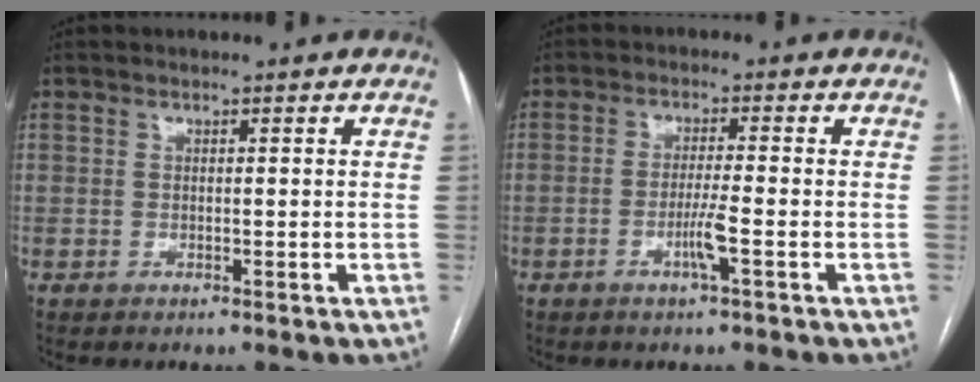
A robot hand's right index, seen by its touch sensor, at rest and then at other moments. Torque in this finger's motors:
{"motor_torque": [0.12, 0.03, 0.08, 0.02]}